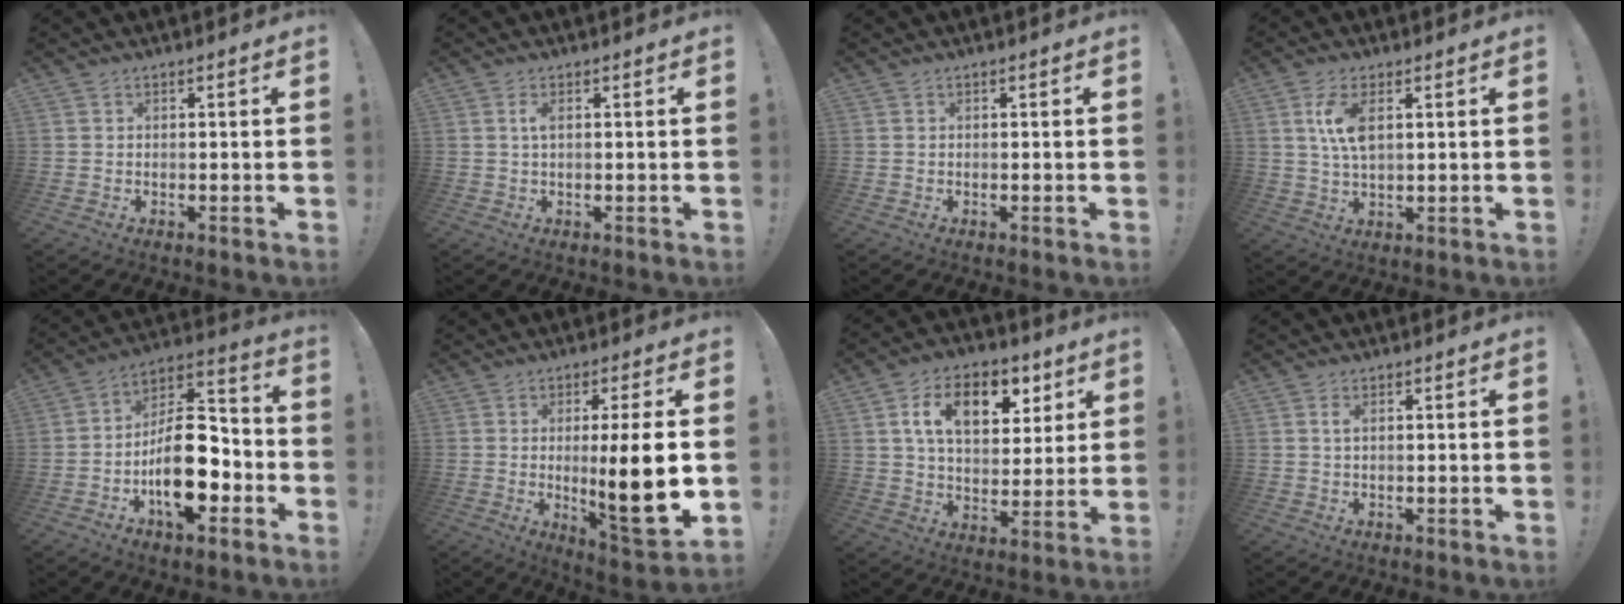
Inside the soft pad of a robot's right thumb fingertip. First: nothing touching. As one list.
[{"total": 2.1, "force": [0.3, 0.4, 2.0], "torque": [-0.033, 0.000, 0.003]}, {"total": 0.0}, {"total": 7.9, "force": [2.3, 3.2, 6.8], "torque": [-0.131, -0.005, 0.034]}, {"total": 20.0, "force": [-6.2, 10.3, 16.0], "torque": [-0.269, 0.044, -0.091]}, {"total": 15.4, "force": [-0.4, 1.9, 15.3], "torque": [-0.226, -0.016, -0.008]}, {"total": 15.5, "force": [6.6, 9.5, 10.4], "torque": [-0.153, -0.018, 0.114]}, {"total": 1.4, "force": [0.4, 0.2, 1.3], "torque": [-0.021, -0.001, 0.005]}]